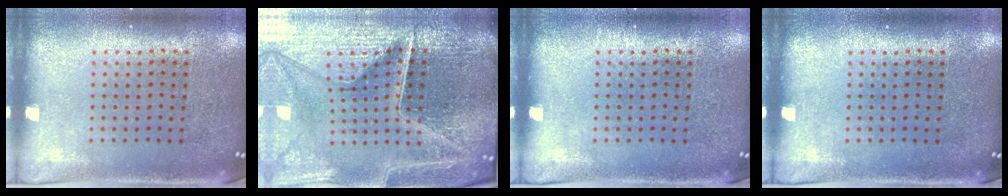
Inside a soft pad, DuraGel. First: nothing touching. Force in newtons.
{"total": 6.6, "press": 5.9, "slide": 3.0}
{"total": 0.0}
{"total": 0.0}